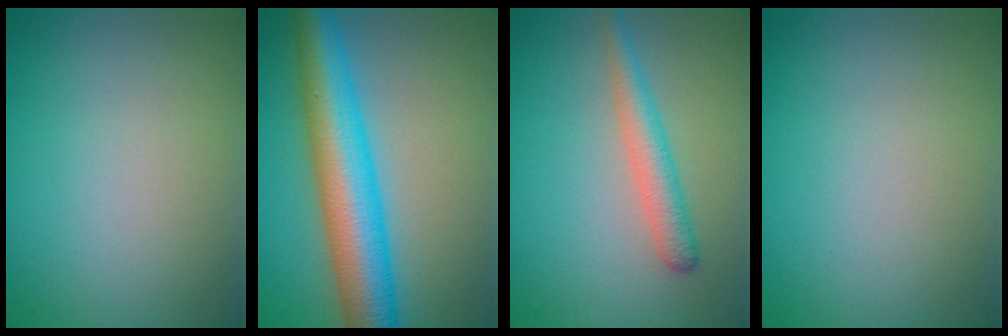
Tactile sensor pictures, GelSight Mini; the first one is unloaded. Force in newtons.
{"total": 9.0, "press": 8.9, "slide": 0.2}
{"total": 2.8, "press": 2.7, "slide": 0.2}
{"total": 0.0}